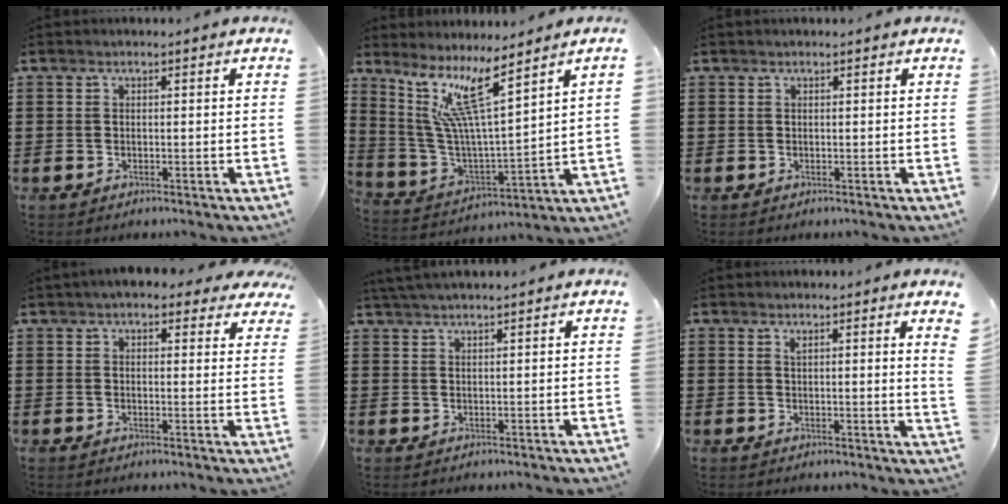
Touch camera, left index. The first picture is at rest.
{"total": 10.9, "force": [7.0, 0.1, 8.3], "torque": [-0.189, -0.049, 0.114]}
{"total": 0.0}
{"total": 4.2, "force": [3.6, 1.1, 1.8], "torque": [-0.048, 0.001, 0.065]}
{"total": 2.0, "force": [1.9, -0.2, 0.5], "torque": [-0.013, 0.003, 0.038]}
{"total": 2.2, "force": [1.6, -0.6, 1.4], "torque": [-0.023, -0.009, 0.026]}